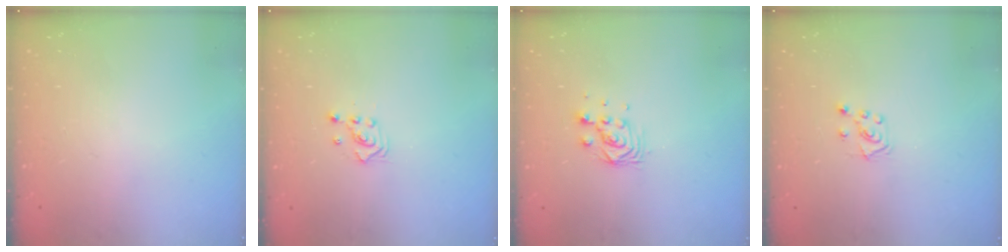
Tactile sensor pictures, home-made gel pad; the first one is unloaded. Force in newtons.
{"total": 2.3, "press": 2.3, "slide": 0.3}
{"total": 4.7, "press": 4.6, "slide": 0.6}
{"total": 4.6, "press": 4.6, "slide": 0.5}